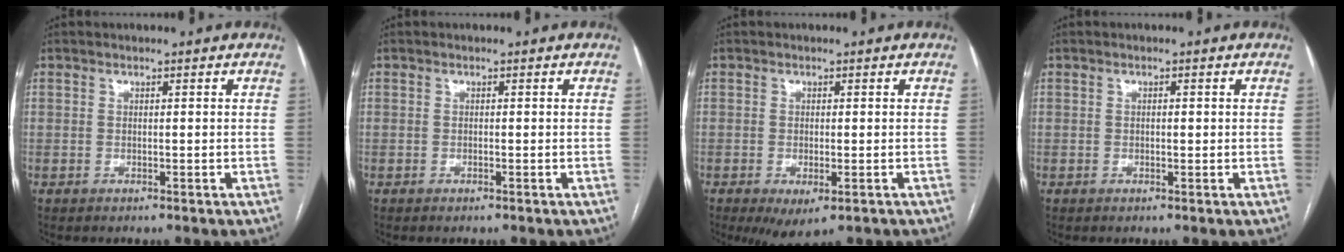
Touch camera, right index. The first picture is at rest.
{"total": 0.0}
{"total": 5.1, "force": [-2.7, 1.8, 3.8], "torque": [-0.055, -0.012, -0.035]}
{"total": 0.9, "force": [0.0, 0.4, 0.8], "torque": [-0.014, 0.001, 0.001]}